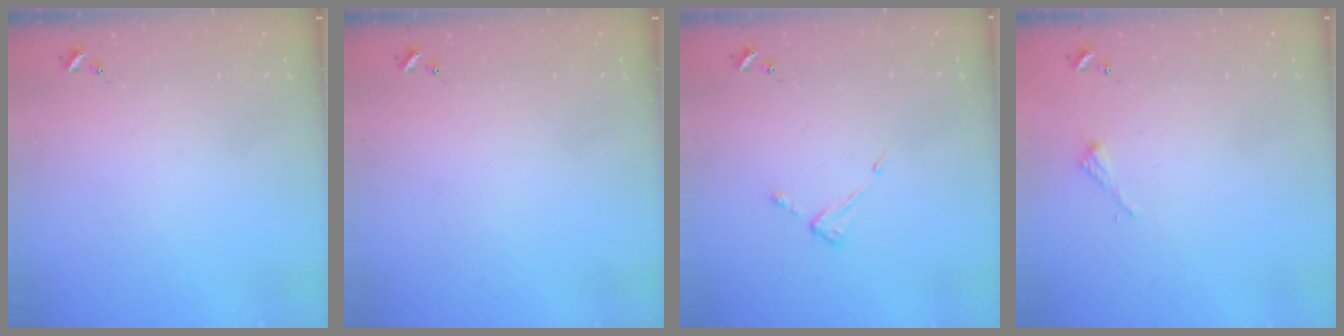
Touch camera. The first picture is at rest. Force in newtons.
{"total": 0.0}
{"total": 4.4, "press": 4.3, "slide": 0.7}
{"total": 2.2, "press": 2.2, "slide": 0.2}